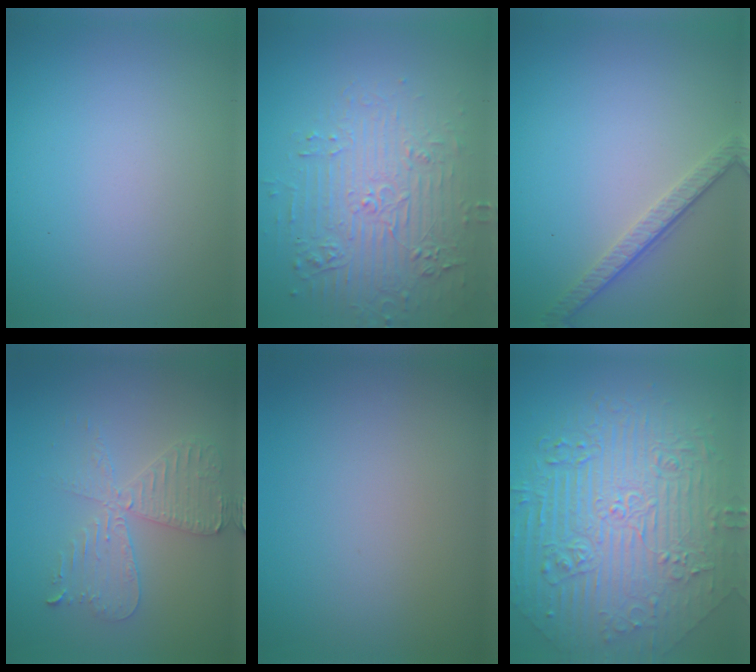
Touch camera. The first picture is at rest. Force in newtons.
{"total": 4.8, "press": 4.2, "slide": 2.2}
{"total": 2.6, "press": 2.0, "slide": 1.7}
{"total": 4.0, "press": 3.5, "slide": 2.0}
{"total": 0.0}
{"total": 11.1, "press": 7.5, "slide": 8.2}